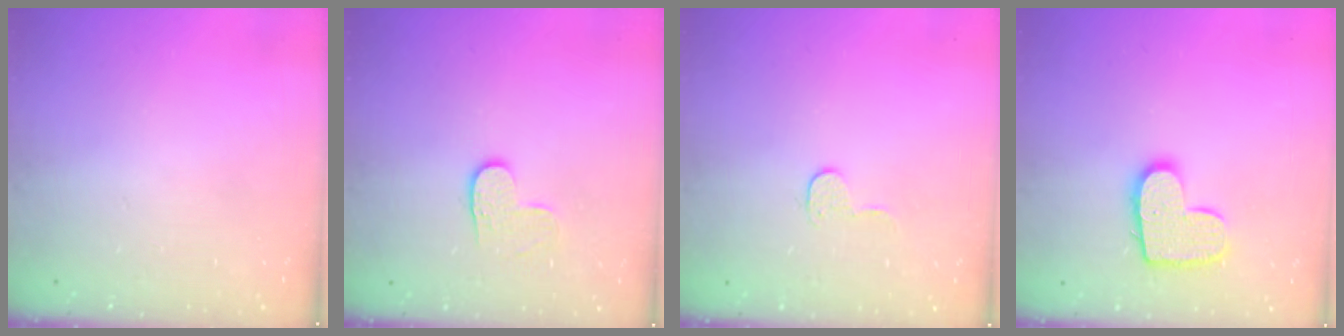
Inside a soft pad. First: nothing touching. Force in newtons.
{"total": 4.7, "press": 4.7, "slide": 0.4}
{"total": 5.7, "press": 5.7, "slide": 0.2}
{"total": 12.0, "press": 12.0, "slide": 0.8}